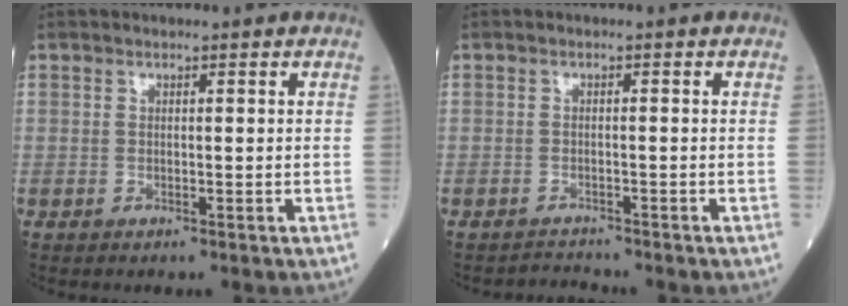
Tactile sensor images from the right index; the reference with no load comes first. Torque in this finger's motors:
{"motor_torque": [0.00, -0.01, -0.05, 0.01]}